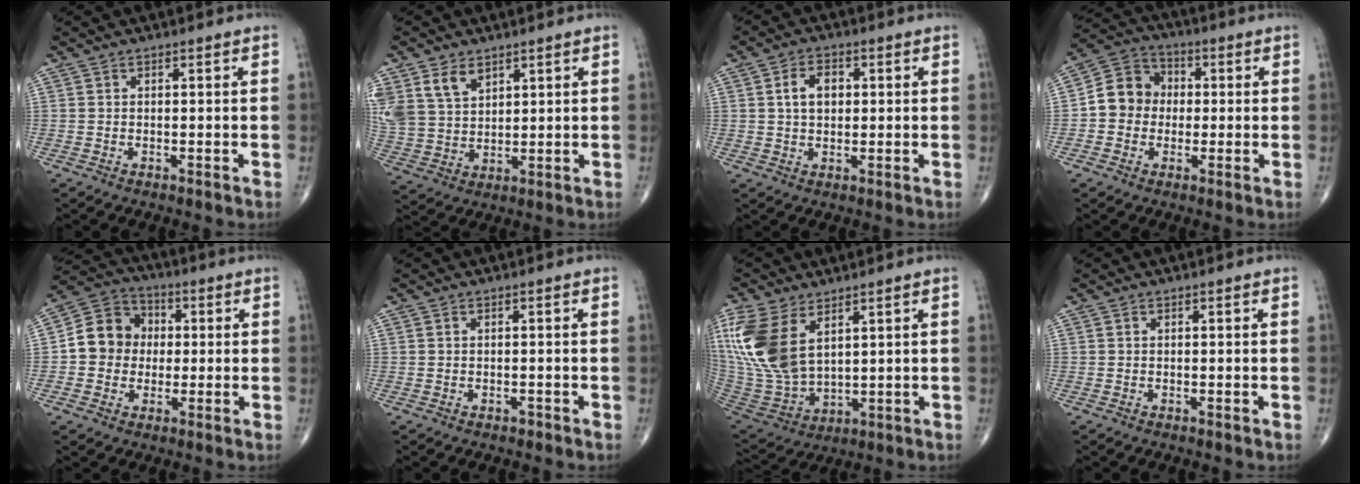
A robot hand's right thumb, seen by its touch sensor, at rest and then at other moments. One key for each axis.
{"total": 10.9, "fx": 5.7, "fy": 7.4, "fz": 5.6, "tx": -0.102, "ty": -0.011, "tz": 0.127}
{"total": 5.5, "fx": 1.1, "fy": 3.8, "fz": 3.9, "tx": -0.056, "ty": 0.008, "tz": 0.016}
{"total": 9.3, "fx": -0.2, "fy": 8.4, "fz": 4.1, "tx": -0.047, "ty": 0.031, "tz": -0.018}
{"total": 10.5, "fx": 0.2, "fy": 9.4, "fz": 4.6, "tx": -0.053, "ty": 0.028, "tz": -0.007}
{"total": 0.5, "fx": -0.4, "fy": 0.3, "fz": 0.2, "tx": 0.002, "ty": 0.001, "tz": -0.008}
{"total": 18.8, "fx": 7.1, "fy": 10.9, "fz": 13.5, "tx": -0.308, "ty": -0.028, "tz": 0.153}
{"total": 0.0}